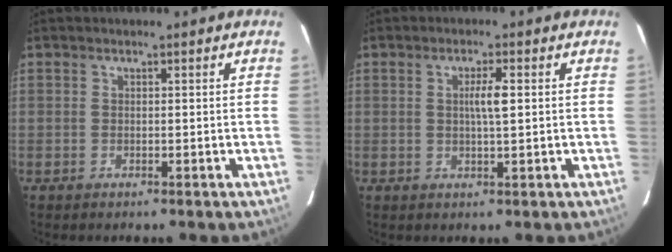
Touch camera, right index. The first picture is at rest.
{"total": 3.0, "force": [0.4, 0.1, 3.0], "torque": [-0.054, 0.000, 0.007]}